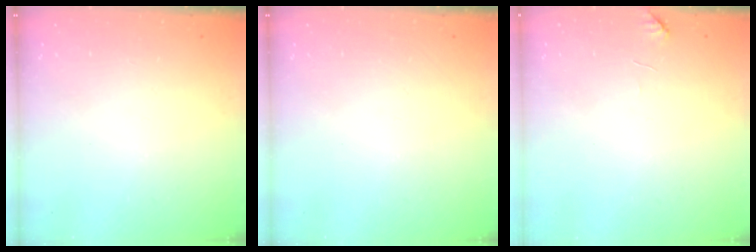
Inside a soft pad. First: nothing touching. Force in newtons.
{"total": 0.0}
{"total": 2.2, "press": 2.2, "slide": 0.5}